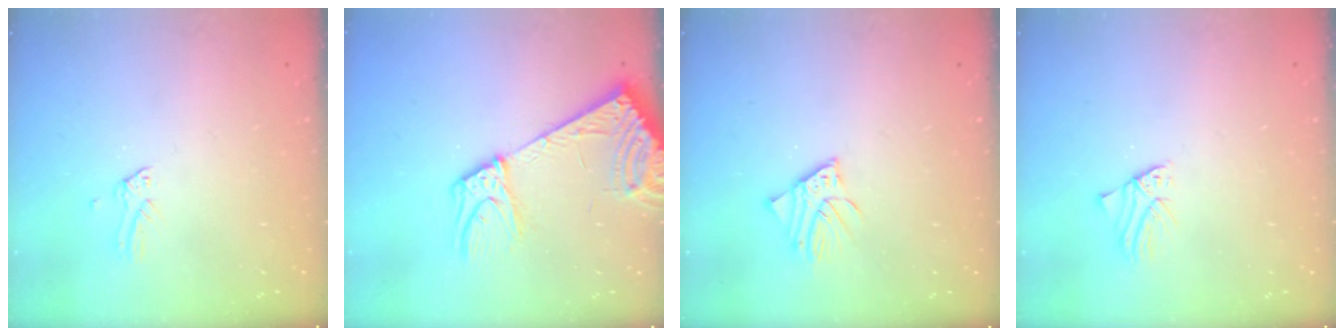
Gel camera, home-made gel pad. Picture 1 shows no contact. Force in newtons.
{"total": 12.8, "press": 12.5, "slide": 3.0}
{"total": 2.9, "press": 2.9, "slide": 0.3}
{"total": 0.7, "press": 0.7, "slide": 0.1}